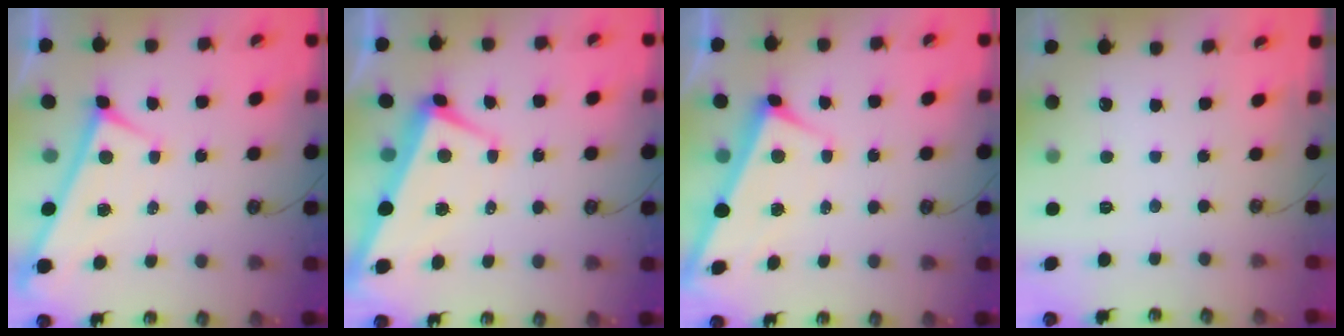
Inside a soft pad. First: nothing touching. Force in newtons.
{"total": 1.2, "press": 0.6, "slide": 1.0}
{"total": 2.8, "press": 2.7, "slide": 0.5}
{"total": 0.0}